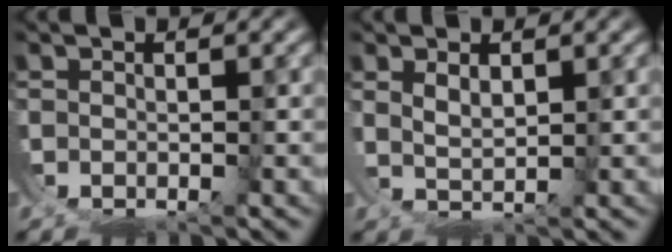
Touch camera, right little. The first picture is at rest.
{"total": 2.6, "force": [2.3, 1.1, 0.6], "torque": [-0.018, 0.007, 0.031]}